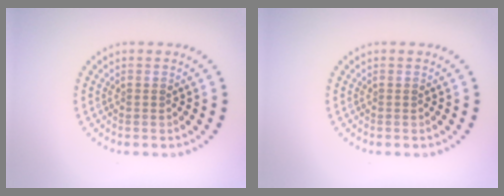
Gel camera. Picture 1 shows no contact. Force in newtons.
{"total": 0.0}